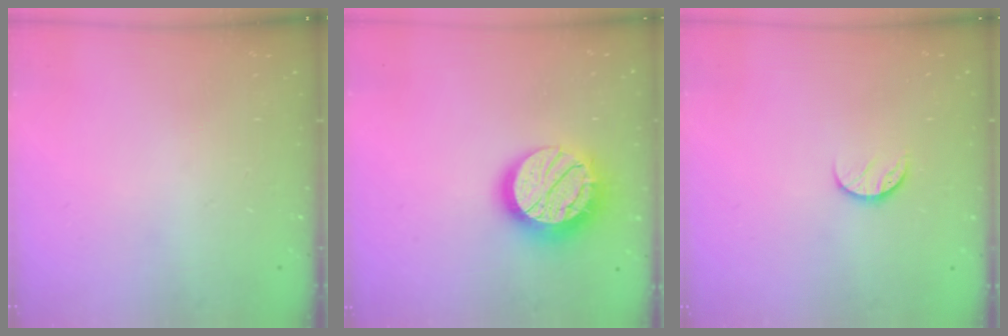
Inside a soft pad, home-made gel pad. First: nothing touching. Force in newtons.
{"total": 20.4, "press": 20.4, "slide": 1.5}
{"total": 7.1, "press": 7.1, "slide": 0.8}